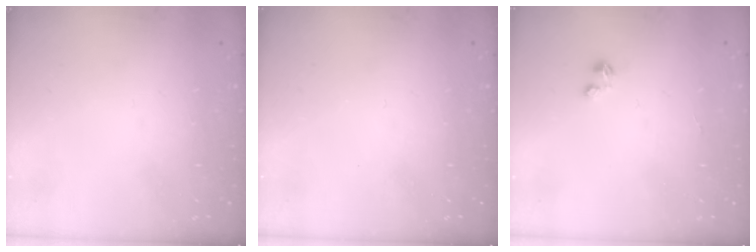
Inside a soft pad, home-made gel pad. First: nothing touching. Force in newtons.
{"total": 0.0}
{"total": 0.0}